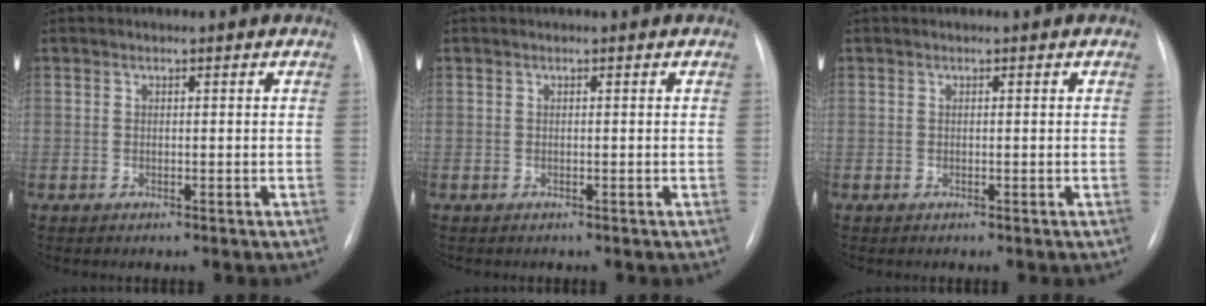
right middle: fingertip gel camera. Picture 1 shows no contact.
{"total": 0.0}
{"total": 0.0}